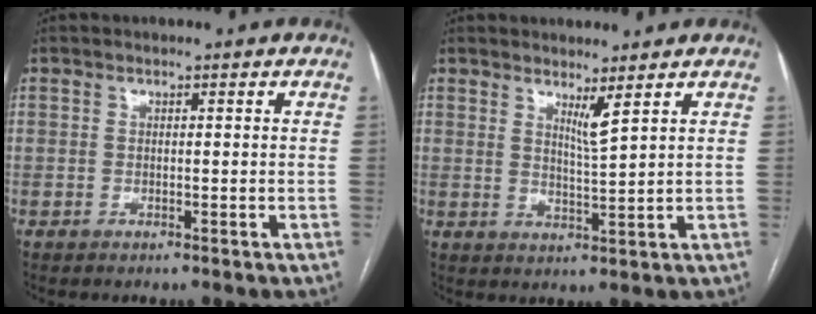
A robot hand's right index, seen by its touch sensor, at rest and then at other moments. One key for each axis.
{"total": 2.7, "fx": 1.9, "fy": -0.6, "fz": 1.9, "tx": -0.036, "ty": -0.018, "tz": 0.039}